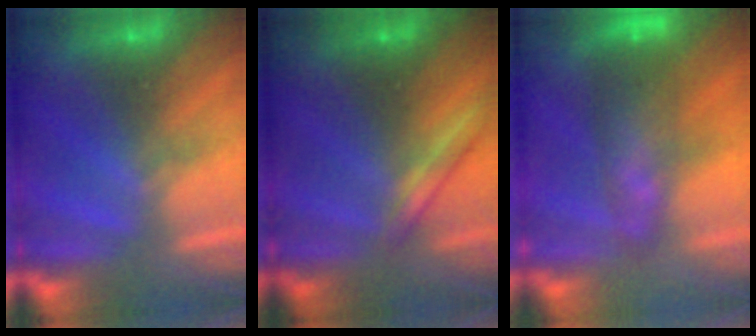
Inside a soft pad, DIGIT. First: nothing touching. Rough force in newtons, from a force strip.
{"total": 1.9}
{"total": 7.7}